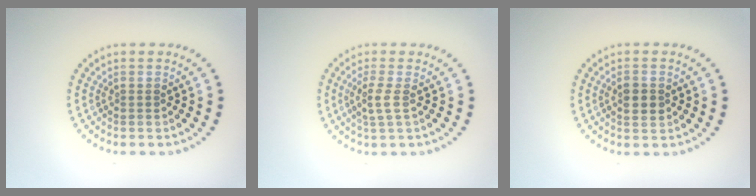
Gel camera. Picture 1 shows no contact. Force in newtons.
{"total": 1.8, "press": 1.6, "slide": 0.8}
{"total": 2.2, "press": 2.2, "slide": 0.0}